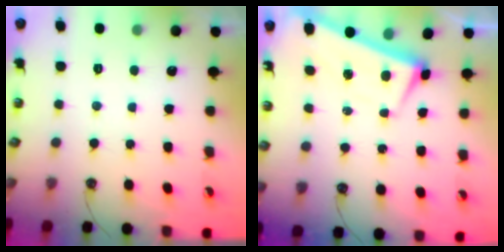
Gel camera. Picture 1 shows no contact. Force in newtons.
{"total": 1.5, "press": 0.6, "slide": 1.4}